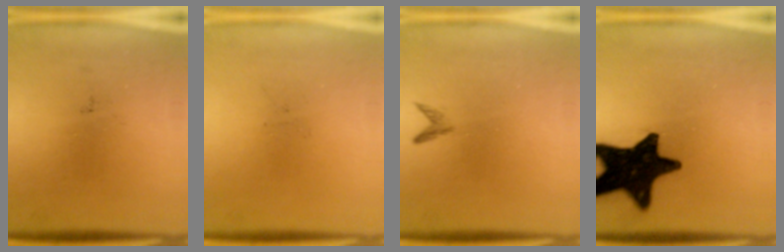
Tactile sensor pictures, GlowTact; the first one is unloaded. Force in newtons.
{"total": 0.0}
{"total": 0.8}
{"total": 18.6}